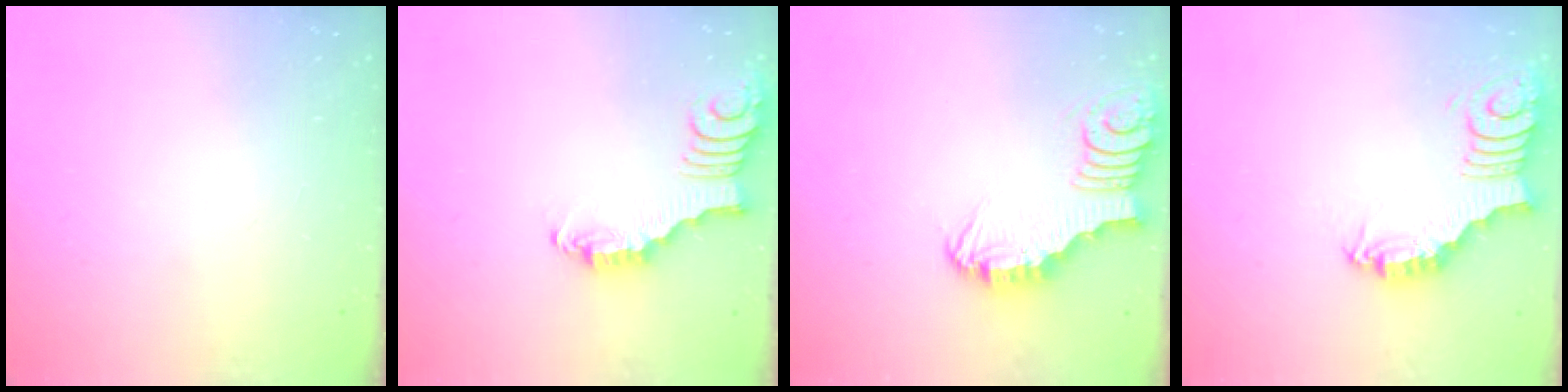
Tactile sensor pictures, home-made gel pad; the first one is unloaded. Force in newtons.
{"total": 2.6, "press": 2.6, "slide": 0.3}
{"total": 3.4, "press": 3.4, "slide": 0.4}
{"total": 3.0, "press": 3.0, "slide": 0.3}